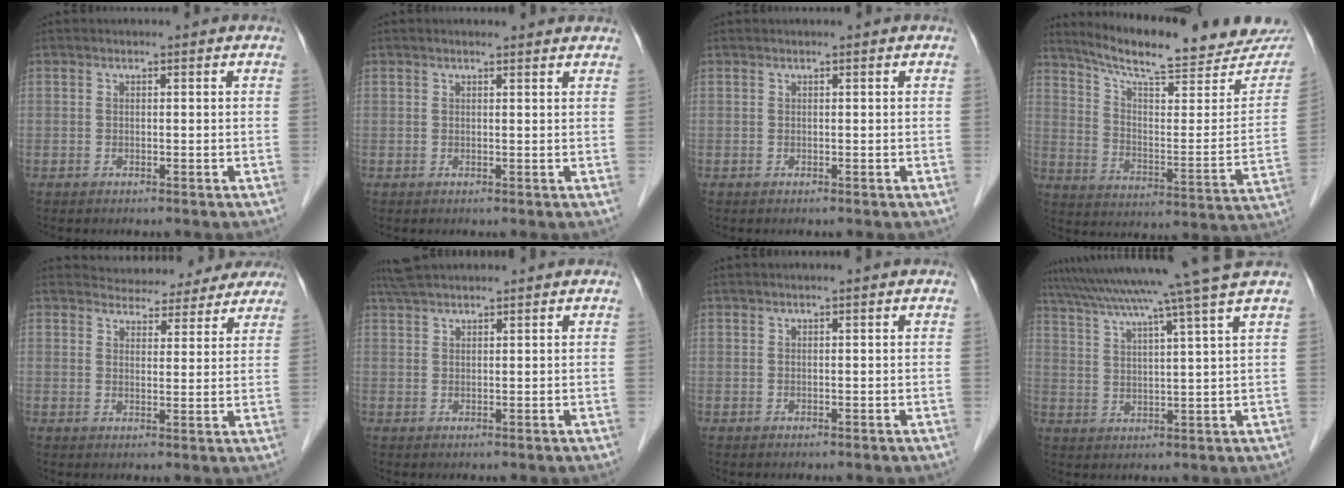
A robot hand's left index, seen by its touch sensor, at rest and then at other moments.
{"total": 3.6, "force": [3.4, 0.5, 1.0], "torque": [-0.016, 0.011, 0.030]}
{"total": 0.0}
{"total": 22.7, "force": [20.6, 3.1, 9.1], "torque": [-0.138, -0.063, 0.279]}
{"total": 13.8, "force": [12.9, 4.1, 2.4], "torque": [-0.010, 0.004, 0.145]}
{"total": 5.6, "force": [5.0, 1.0, 2.3], "torque": [-0.039, 0.040, 0.094]}
{"total": 2.9, "force": [2.5, -0.3, 1.5], "torque": [-0.014, 0.026, 0.039]}
{"total": 15.7, "force": [13.1, -3.1, 8.0], "torque": [-0.136, -0.021, 0.187]}